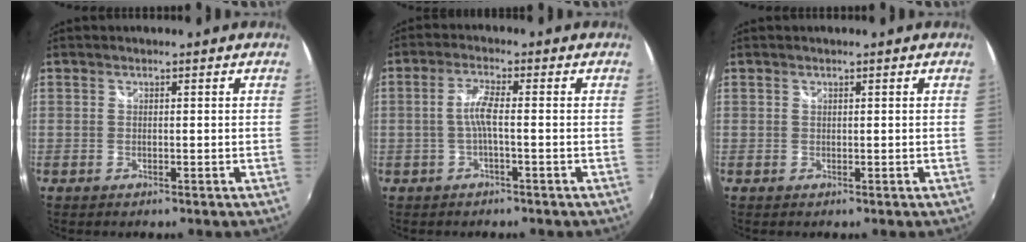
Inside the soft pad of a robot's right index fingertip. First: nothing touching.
{"total": 3.5, "force": [-0.9, 0.0, 3.4], "torque": [-0.072, 0.004, -0.016]}
{"total": 0.0}